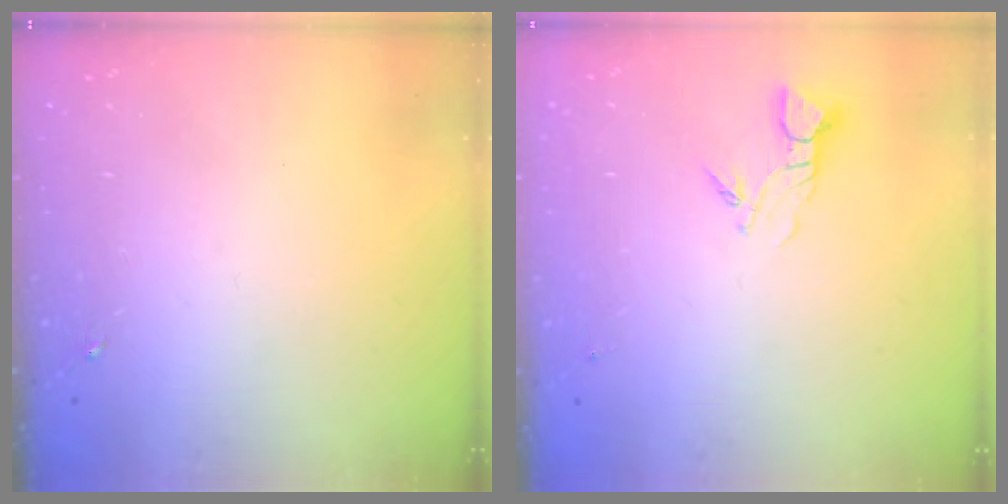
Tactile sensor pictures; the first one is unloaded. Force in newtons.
{"total": 4.3, "press": 4.3, "slide": 0.3}